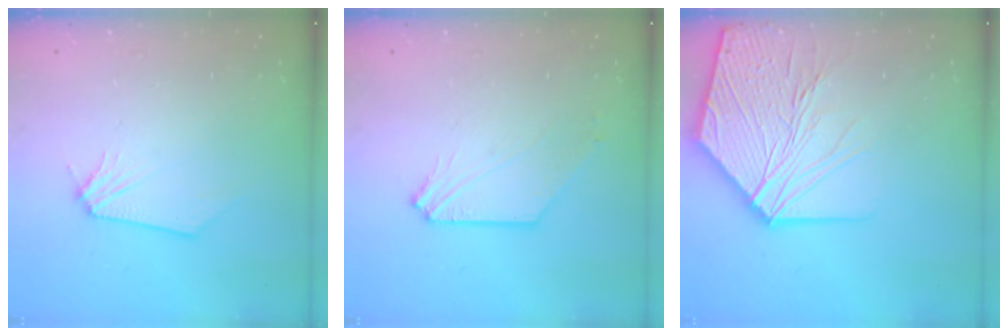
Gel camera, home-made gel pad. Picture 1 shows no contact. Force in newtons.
{"total": 2.3, "press": 2.3, "slide": 0.2}
{"total": 18.7, "press": 18.4, "slide": 3.3}